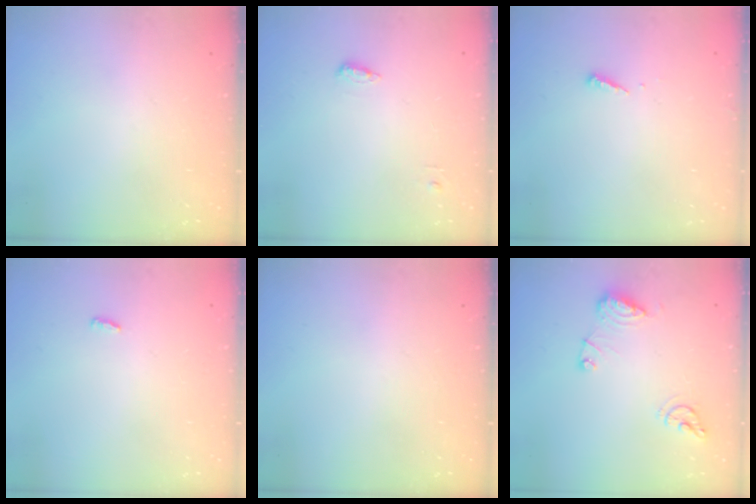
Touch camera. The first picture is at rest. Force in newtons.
{"total": 4.9, "press": 4.8, "slide": 1.0}
{"total": 3.5, "press": 3.5, "slide": 0.2}
{"total": 2.9, "press": 2.6, "slide": 1.3}
{"total": 0.0}
{"total": 10.5, "press": 10.4, "slide": 1.1}